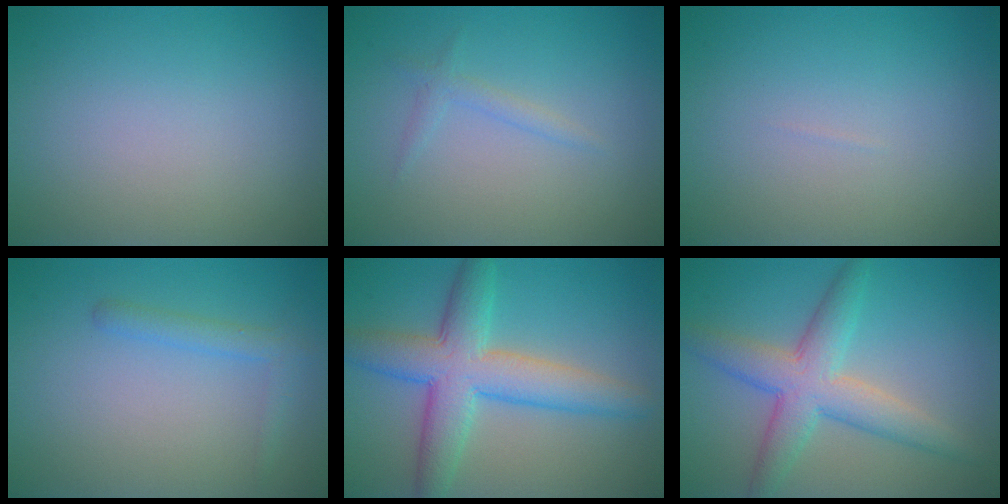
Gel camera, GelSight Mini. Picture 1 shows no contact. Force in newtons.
{"total": 1.1, "press": 1.1, "slide": 0.2}
{"total": 0.0}
{"total": 1.7, "press": 1.7, "slide": 0.1}
{"total": 7.1, "press": 7.1, "slide": 0.2}
{"total": 5.5, "press": 5.5, "slide": 0.2}